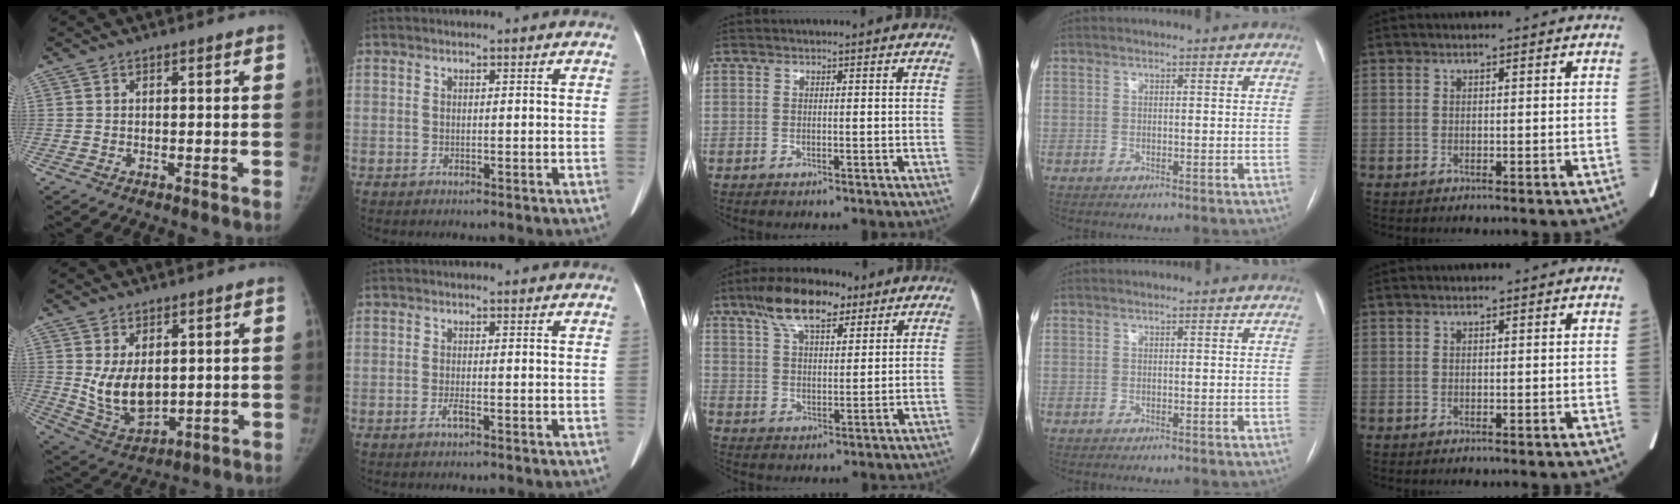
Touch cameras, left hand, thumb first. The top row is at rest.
{"thumb": {"total": 9.9, "force": [1.5, 6.4, 7.4], "torque": [-0.111, -0.023, 0.053]}, "index": {"total": 1.1, "force": [-0.7, 0.0, 0.9], "torque": [-0.024, -0.002, -0.012]}, "middle": {"total": 11.0, "force": [7.2, 4.1, 7.2], "torque": [-0.132, 0.023, 0.127]}}